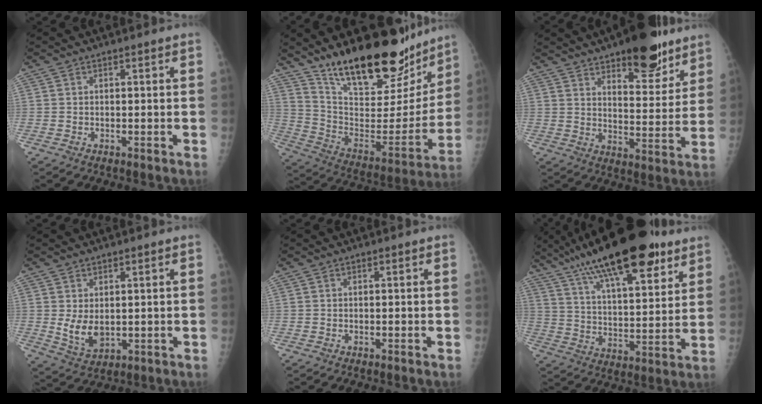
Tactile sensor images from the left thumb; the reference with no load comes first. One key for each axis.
{"total": 27.7, "fx": 21.1, "fy": 9.8, "fz": 15.0, "tx": -0.202, "ty": -0.100, "tz": 0.336}
{"total": 16.7, "fx": 11.3, "fy": 6.3, "fz": 10.6, "tx": -0.102, "ty": -0.064, "tz": 0.167}
{"total": 6.0, "fx": 1.1, "fy": 3.5, "fz": 4.8, "tx": -0.072, "ty": -0.020, "tz": 0.035}
{"total": 0.0}
{"total": 25.9, "fx": 16.6, "fy": 8.2, "fz": 18.1, "tx": -0.281, "ty": -0.032, "tz": 0.268}